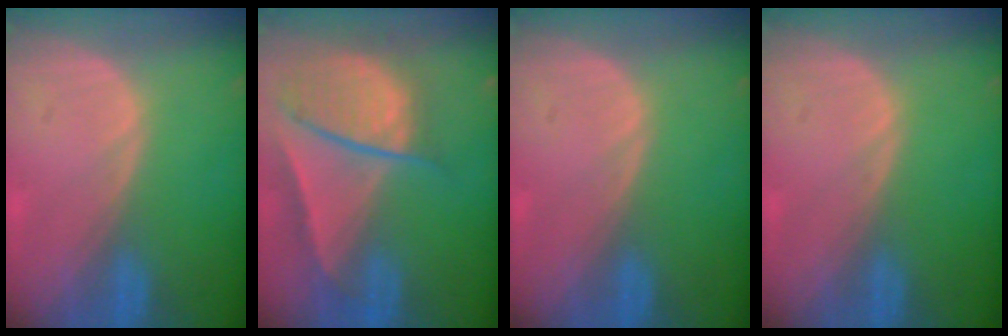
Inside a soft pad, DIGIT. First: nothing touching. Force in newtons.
{"total": 9.3, "press": 8.1, "slide": 4.7}
{"total": 0.0}
{"total": 0.0}